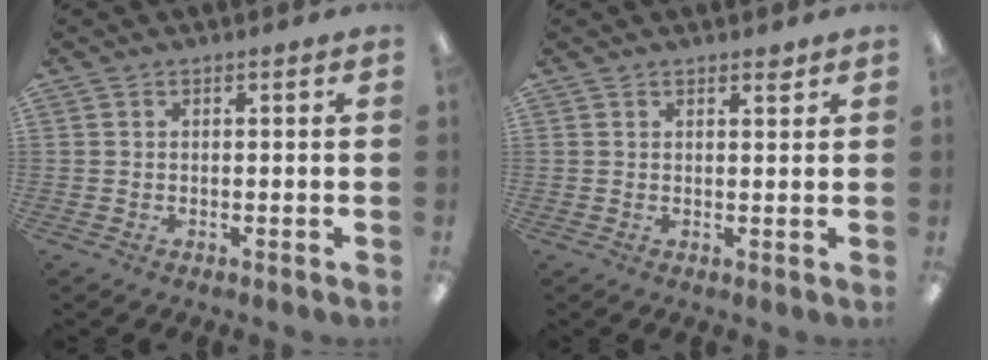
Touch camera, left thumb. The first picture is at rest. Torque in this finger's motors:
{"motor_torque": [-0.02, -0.04, -0.75, 0.20, -0.02]}